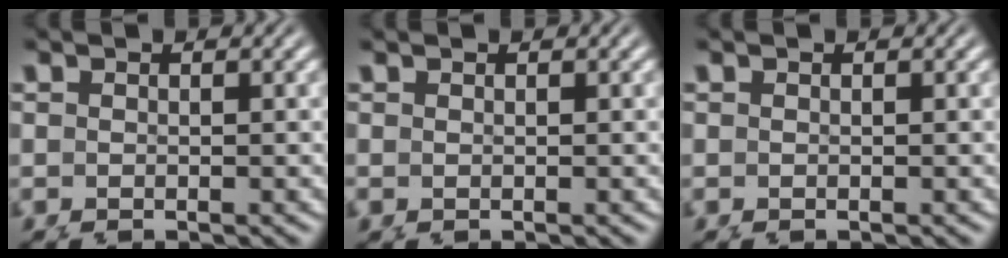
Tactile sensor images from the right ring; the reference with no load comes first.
{"total": 0.0}
{"total": 0.0}